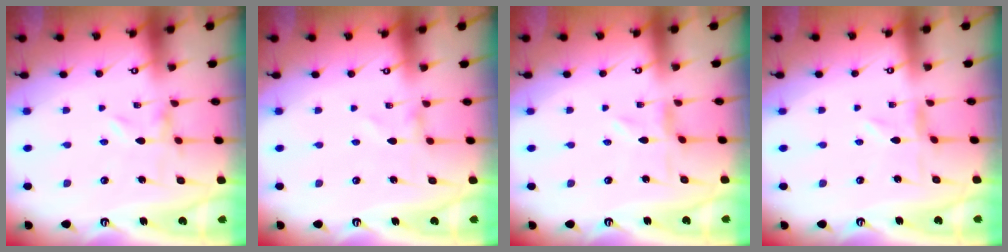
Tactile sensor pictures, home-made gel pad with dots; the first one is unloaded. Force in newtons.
{"total": 0.7, "press": 0.6, "slide": 0.1}
{"total": 0.0}
{"total": 0.0}